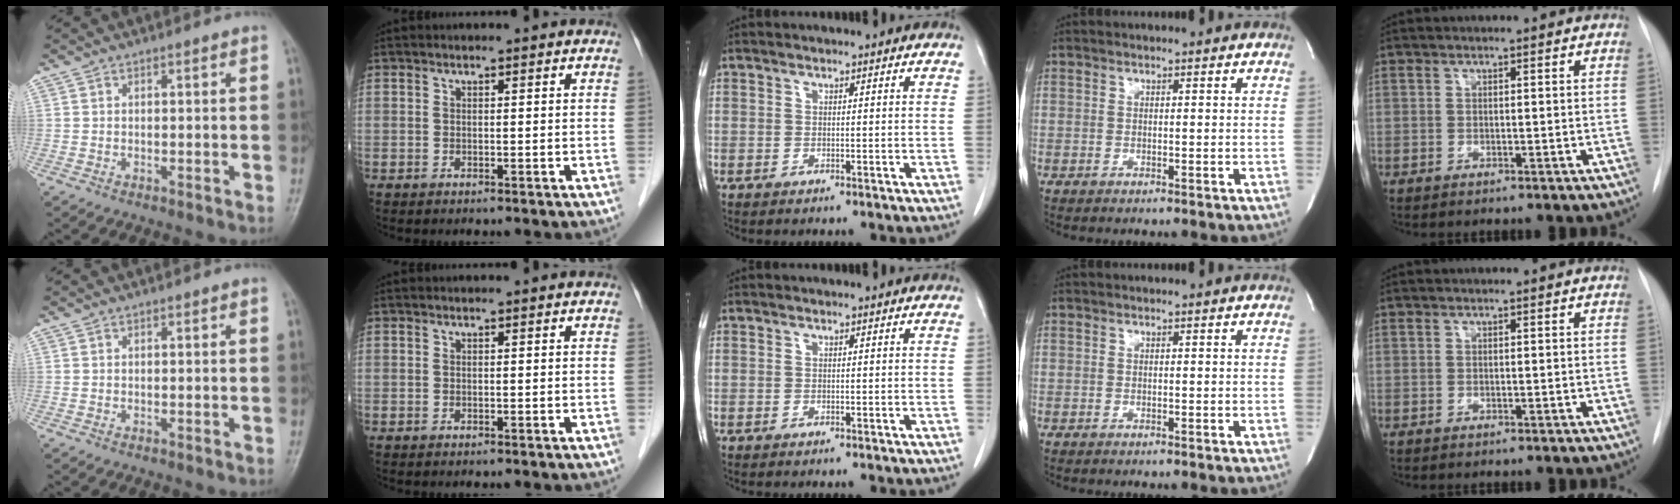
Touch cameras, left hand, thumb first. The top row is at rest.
{}